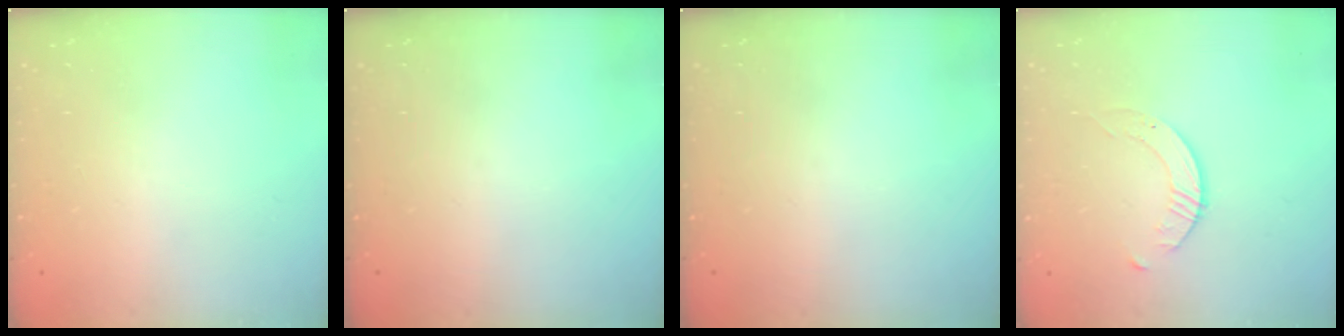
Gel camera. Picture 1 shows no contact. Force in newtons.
{"total": 0.0}
{"total": 0.0}
{"total": 2.8, "press": 2.8, "slide": 0.3}